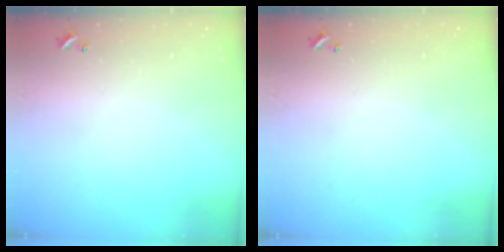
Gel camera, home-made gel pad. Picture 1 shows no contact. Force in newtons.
{"total": 0.0}